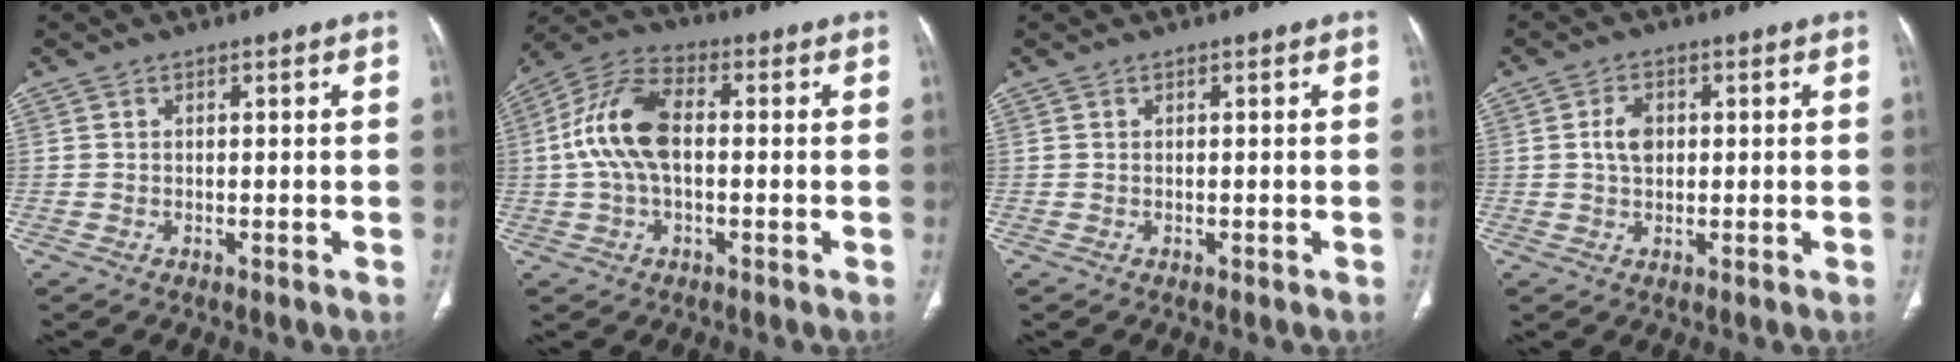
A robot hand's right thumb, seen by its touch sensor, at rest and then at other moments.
{"total": 12.2, "force": [0.2, 6.7, 10.2], "torque": [-0.211, 0.033, -0.003]}
{"total": 0.0}
{"total": 4.1, "force": [0.5, 2.8, 3.0], "torque": [-0.054, 0.004, 0.007]}